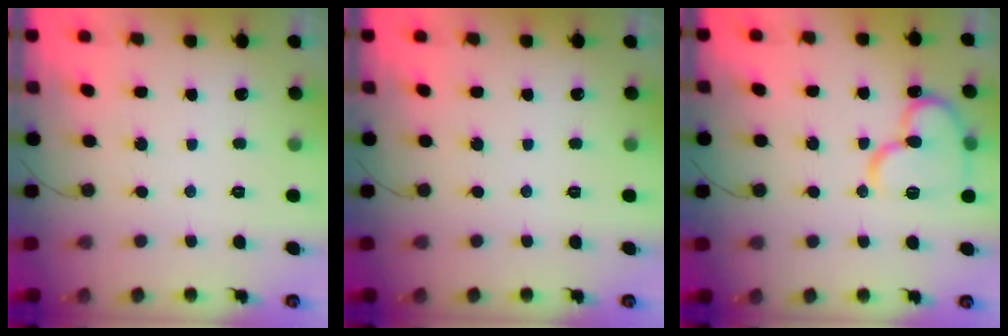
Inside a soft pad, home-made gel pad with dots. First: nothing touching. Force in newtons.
{"total": 0.0}
{"total": 14.5, "press": 14.3, "slide": 2.1}